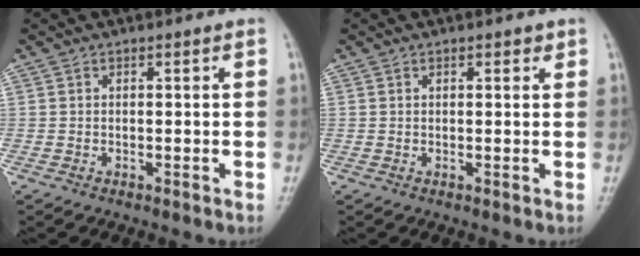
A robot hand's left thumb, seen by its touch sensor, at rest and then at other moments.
{"total": 0.9, "force": [0.5, 0.3, 0.7], "torque": [-0.005, 0.002, 0.005]}